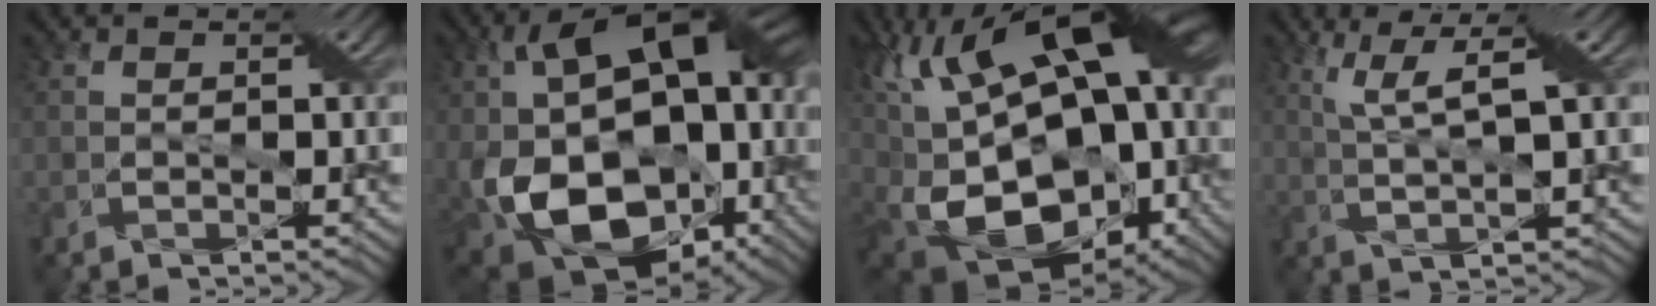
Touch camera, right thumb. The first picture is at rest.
{"total": 21.5, "force": [-2.5, 15.1, 15.1], "torque": [-0.304, -0.030, -0.016]}
{"total": 21.5, "force": [1.2, 12.3, 17.6], "torque": [-0.318, 0.009, 0.043]}
{"total": 6.0, "force": [2.7, 0.8, 5.4], "torque": [-0.119, 0.006, 0.060]}